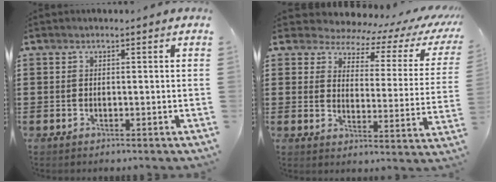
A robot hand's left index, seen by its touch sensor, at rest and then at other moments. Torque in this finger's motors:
{"motor_torque": [2.14, 0.00, 0.29, 0.02]}